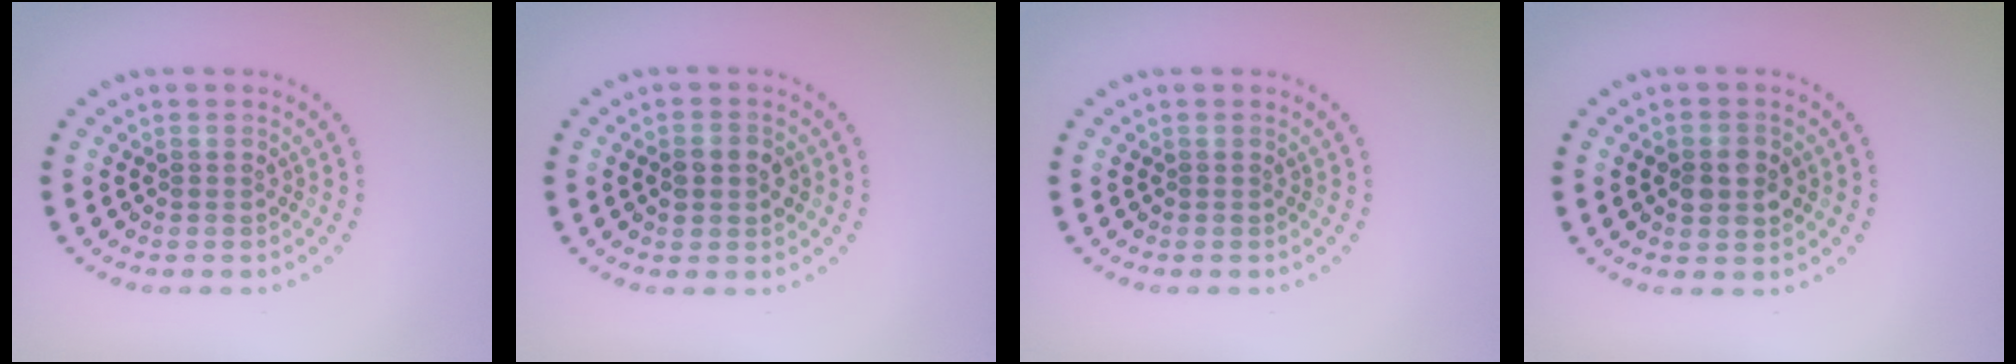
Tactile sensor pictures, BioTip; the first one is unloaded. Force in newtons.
{"total": 2.8, "press": 2.8, "slide": 0.2}
{"total": 0.0}
{"total": 2.9, "press": 2.9, "slide": 0.1}